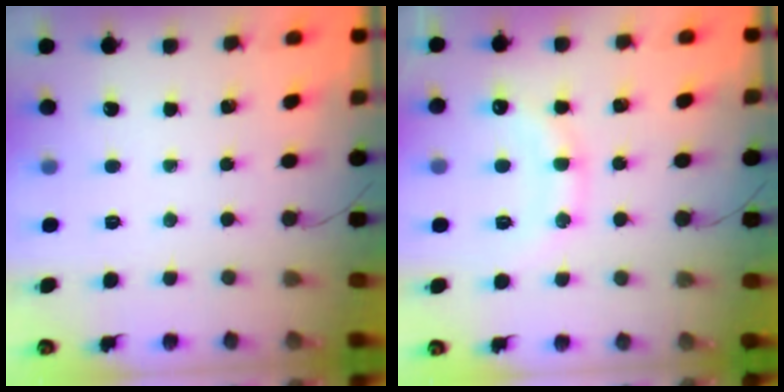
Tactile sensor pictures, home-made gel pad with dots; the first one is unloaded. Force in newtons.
{"total": 12.6, "press": 12.6, "slide": 0.9}